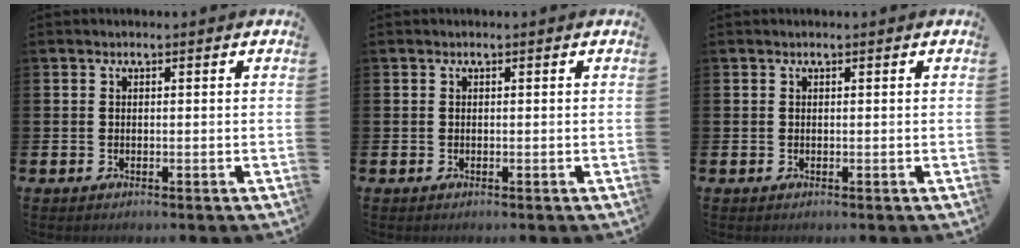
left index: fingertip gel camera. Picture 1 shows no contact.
{"total": 0.0}
{"total": 0.0}